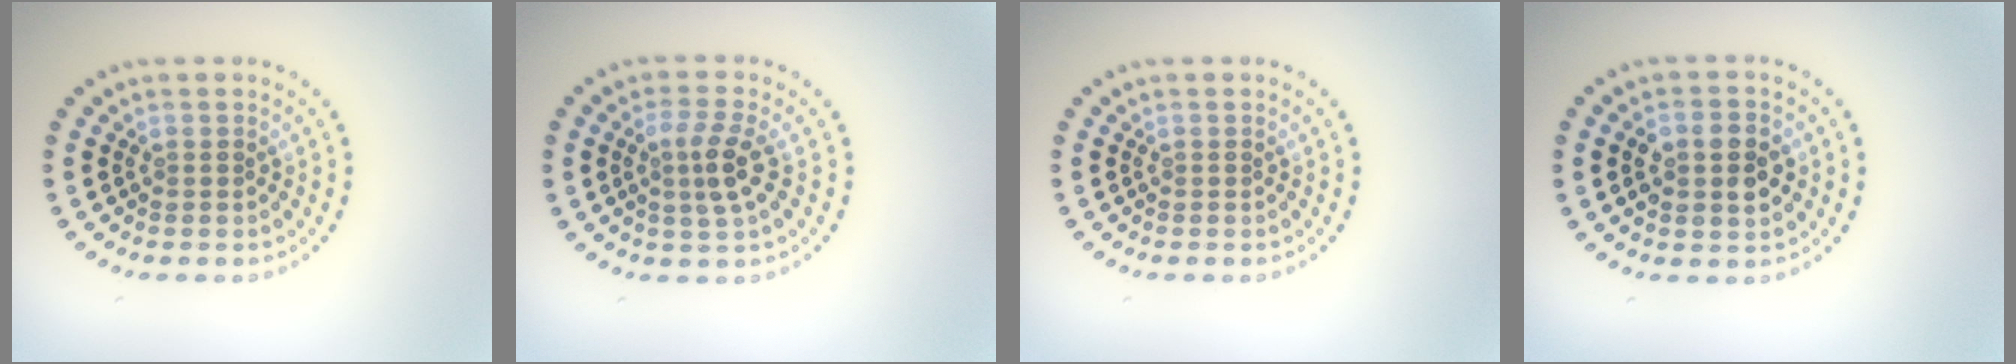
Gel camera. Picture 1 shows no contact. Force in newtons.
{"total": 2.8, "press": 2.5, "slide": 1.3}
{"total": 0.0}
{"total": 3.7, "press": 3.7, "slide": 0.3}